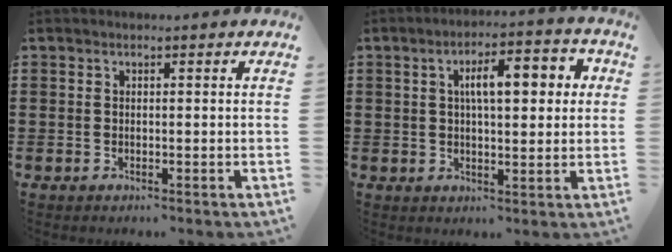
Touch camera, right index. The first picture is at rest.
{"total": 7.6, "force": [1.7, 3.0, 6.8], "torque": [-0.112, 0.004, 0.019]}